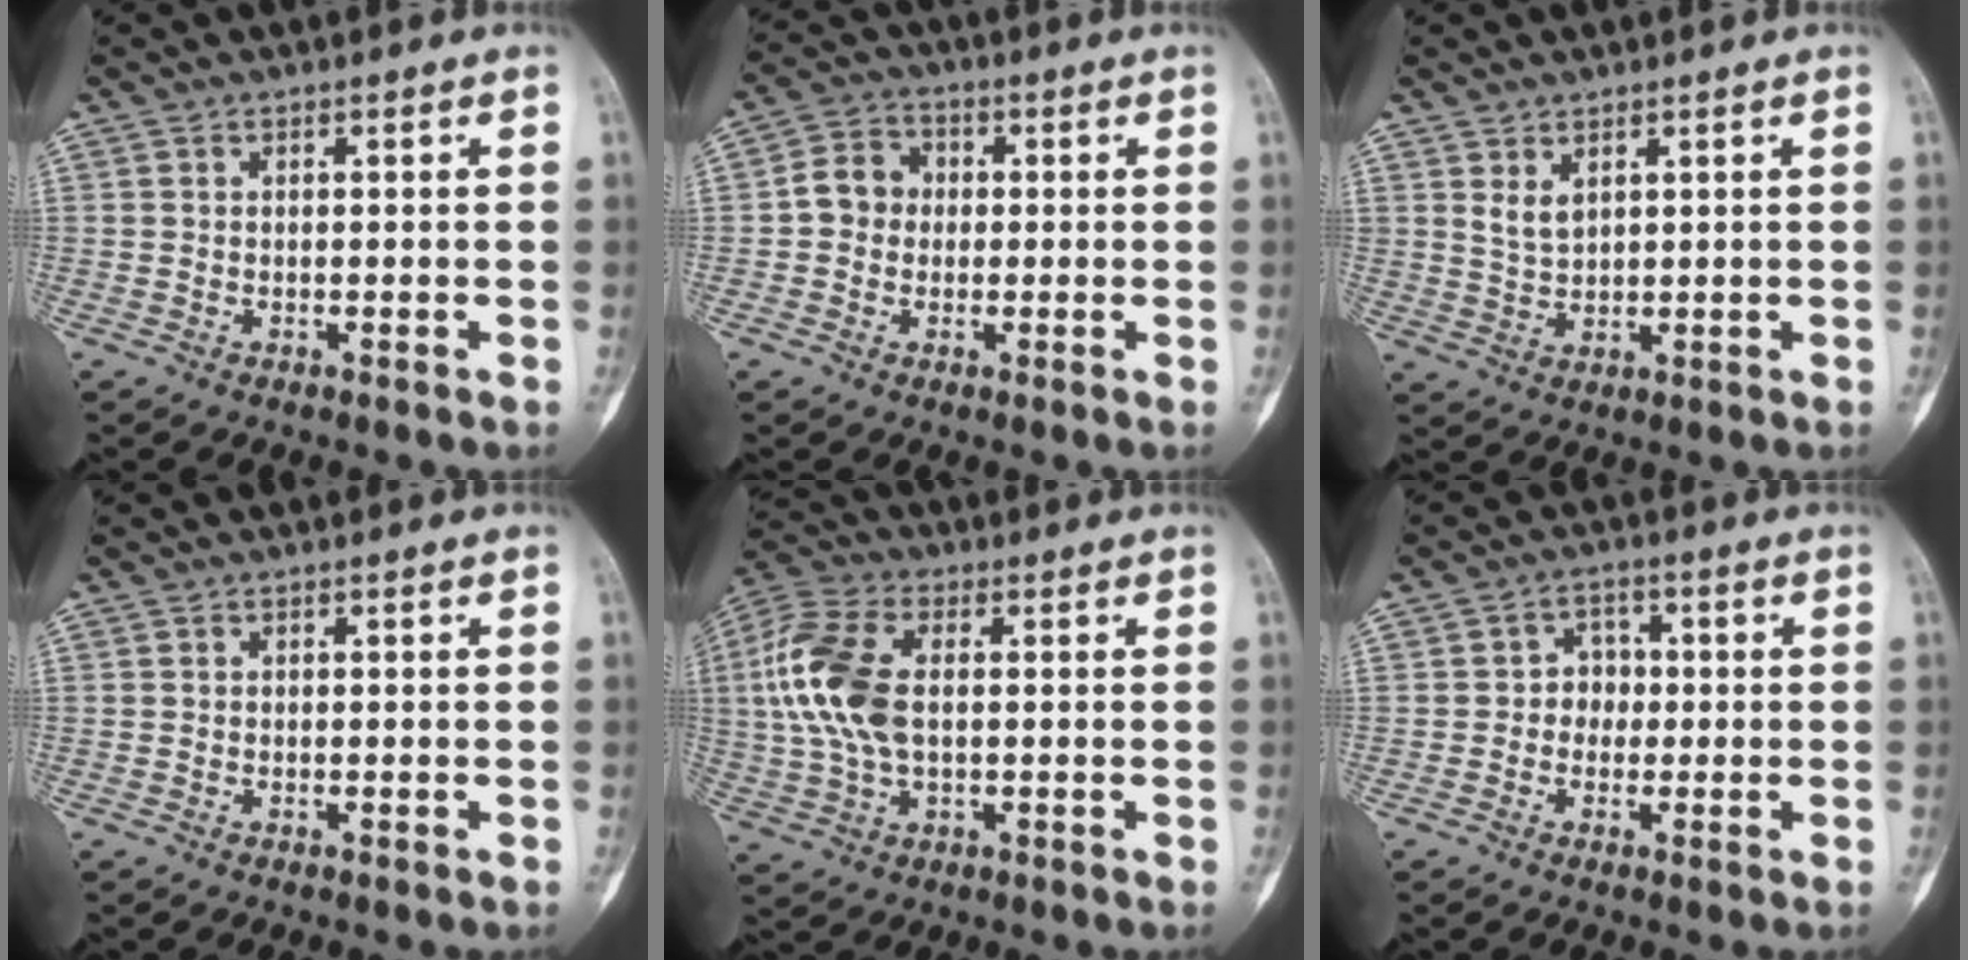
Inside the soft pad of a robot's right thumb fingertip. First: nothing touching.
{"total": 5.9, "force": [-0.1, 5.2, 2.7], "torque": [-0.028, 0.016, -0.014]}
{"total": 3.2, "force": [1.8, 1.7, 2.0], "torque": [-0.033, -0.015, 0.042]}
{"total": 0.0}
{"total": 13.7, "force": [1.2, 7.7, 11.3], "torque": [-0.255, 0.014, 0.021]}
{"total": 3.9, "force": [-0.3, 3.4, 1.7], "torque": [0.008, 0.012, -0.016]}